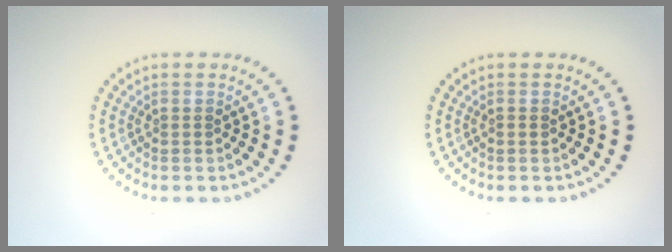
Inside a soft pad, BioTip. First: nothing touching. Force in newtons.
{"total": 0.6, "press": 0.6, "slide": 0.1}